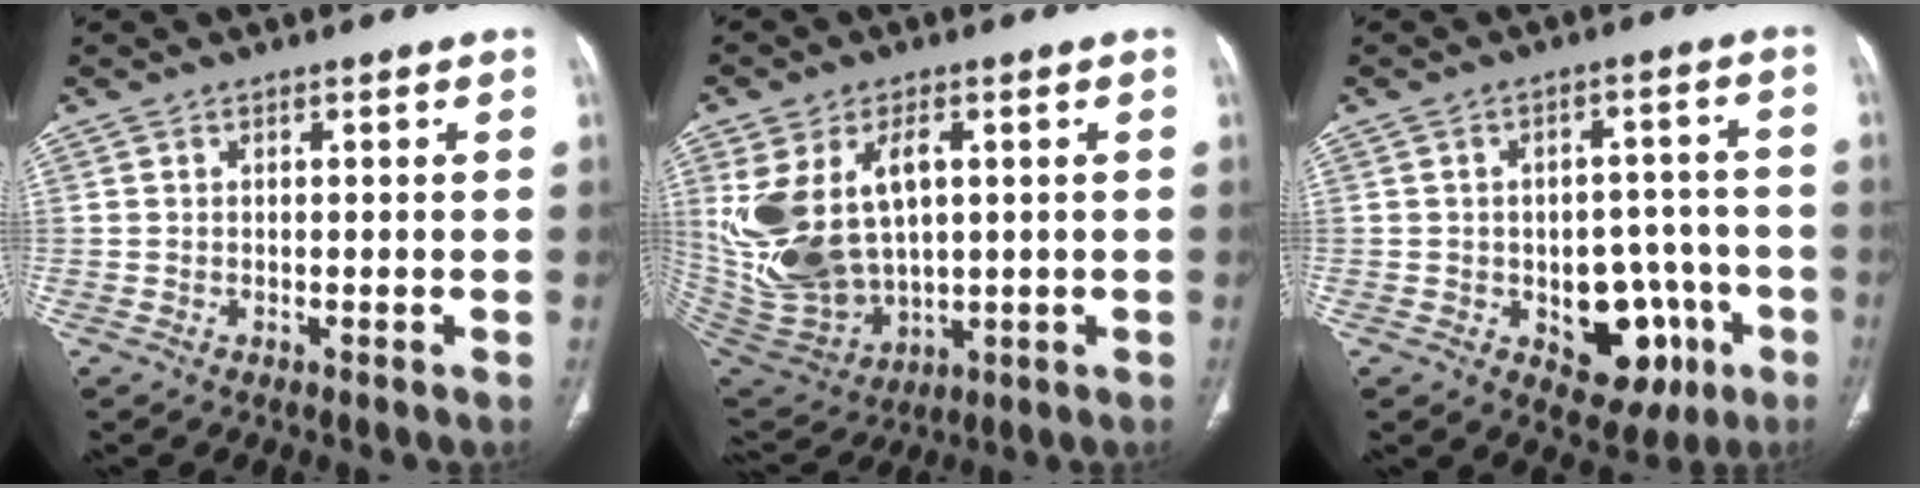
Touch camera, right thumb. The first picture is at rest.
{"total": 18.7, "force": [3.3, 11.8, 14.2], "torque": [-0.291, -0.014, 0.091]}
{"total": 13.0, "force": [-4.4, 8.4, 8.9], "torque": [-0.069, 0.034, -0.045]}